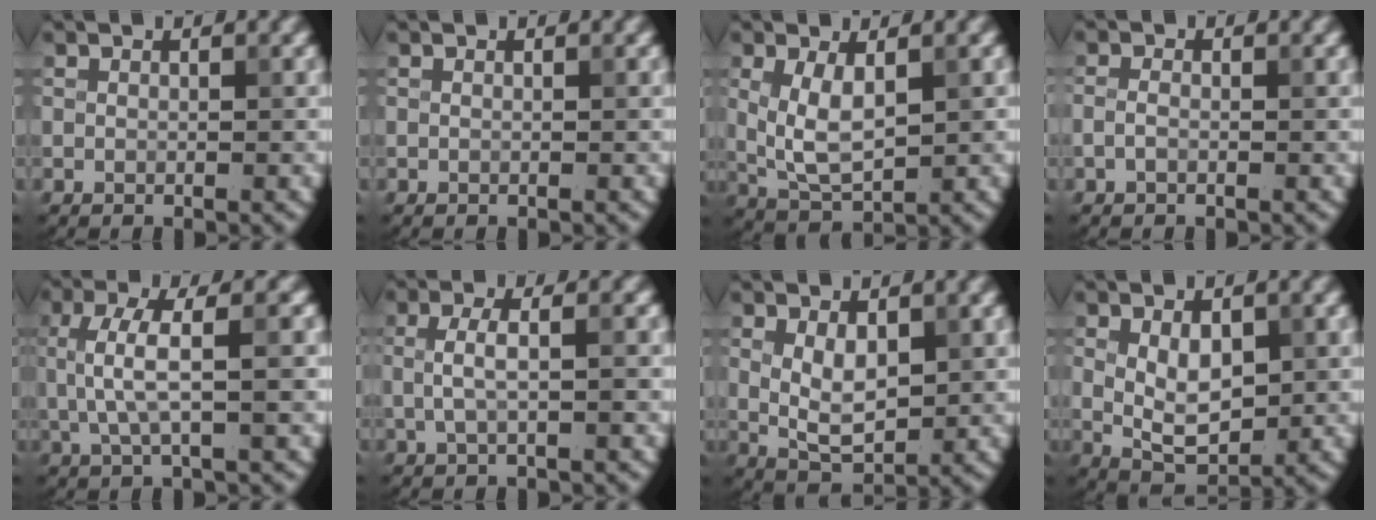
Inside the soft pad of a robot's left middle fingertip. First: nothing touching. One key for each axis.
{"total": 0.0}
{"total": 4.1, "fx": 0.7, "fy": 1.8, "fz": 3.7, "tx": -0.077, "ty": -0.003, "tz": 0.020}
{"total": 0.9, "fx": -0.3, "fy": 0.5, "fz": 0.7, "tx": -0.018, "ty": 0.000, "tz": -0.011}
{"total": 5.0, "fx": 0.5, "fy": 1.3, "fz": 4.8, "tx": -0.100, "ty": 0.008, "tz": 0.007}
{"total": 2.9, "fx": 0.1, "fy": 0.7, "fz": 2.8, "tx": -0.055, "ty": 0.004, "tz": 0.001}
{"total": 4.2, "fx": 0.8, "fy": 2.3, "fz": 3.5, "tx": -0.068, "ty": -0.003, "tz": 0.019}
{"total": 5.1, "fx": 0.5, "fy": 3.0, "fz": 4.1, "tx": -0.077, "ty": -0.002, "tz": 0.015}